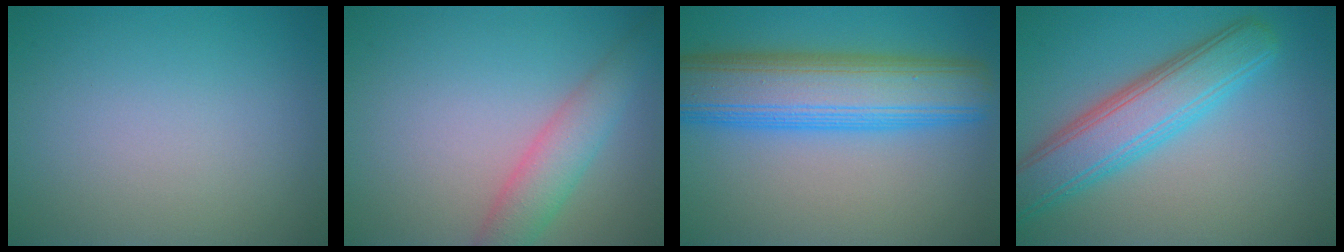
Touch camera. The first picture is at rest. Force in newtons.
{"total": 3.7, "press": 3.7, "slide": 0.2}
{"total": 9.9, "press": 9.9, "slide": 0.2}
{"total": 6.4, "press": 6.4, "slide": 0.1}